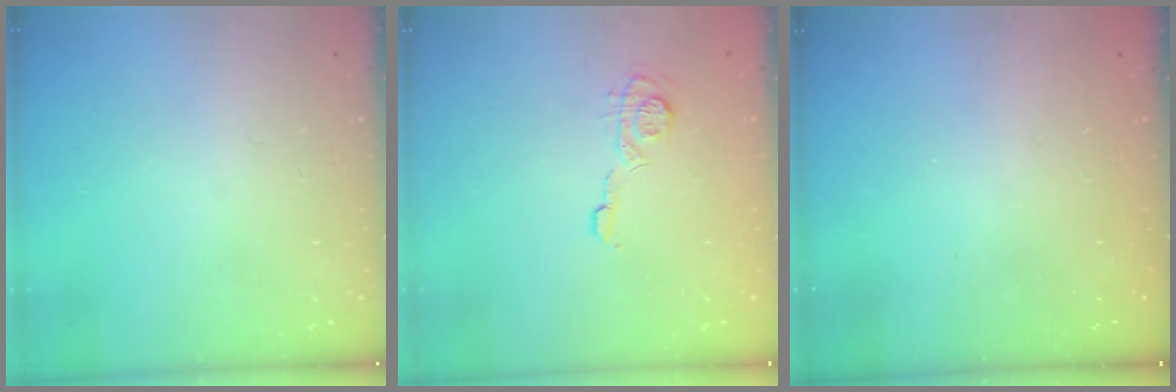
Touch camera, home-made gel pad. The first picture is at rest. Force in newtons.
{"total": 8.1, "press": 8.1, "slide": 0.7}
{"total": 2.3, "press": 2.2, "slide": 0.8}